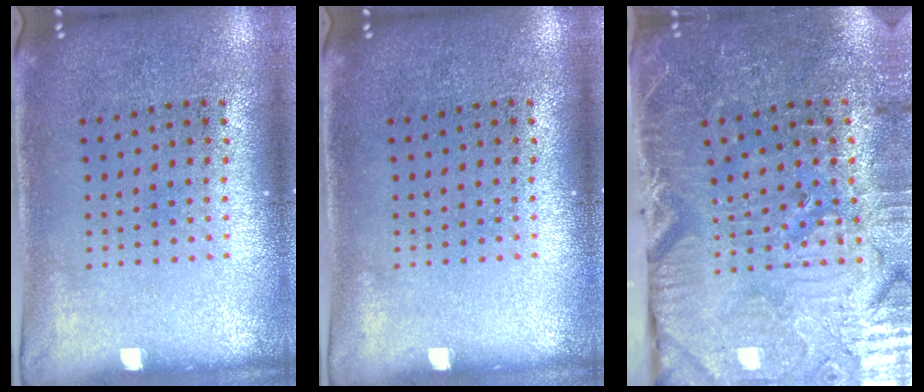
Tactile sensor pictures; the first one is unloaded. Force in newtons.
{"total": 0.0}
{"total": 3.9, "press": 3.9, "slide": 0.5}